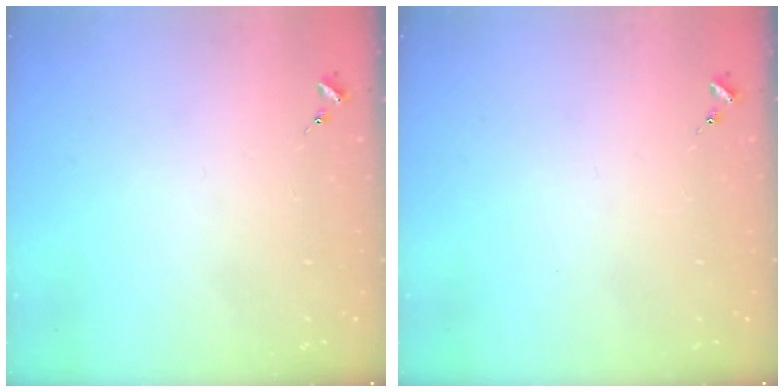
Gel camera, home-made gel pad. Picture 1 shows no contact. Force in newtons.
{"total": 0.0}